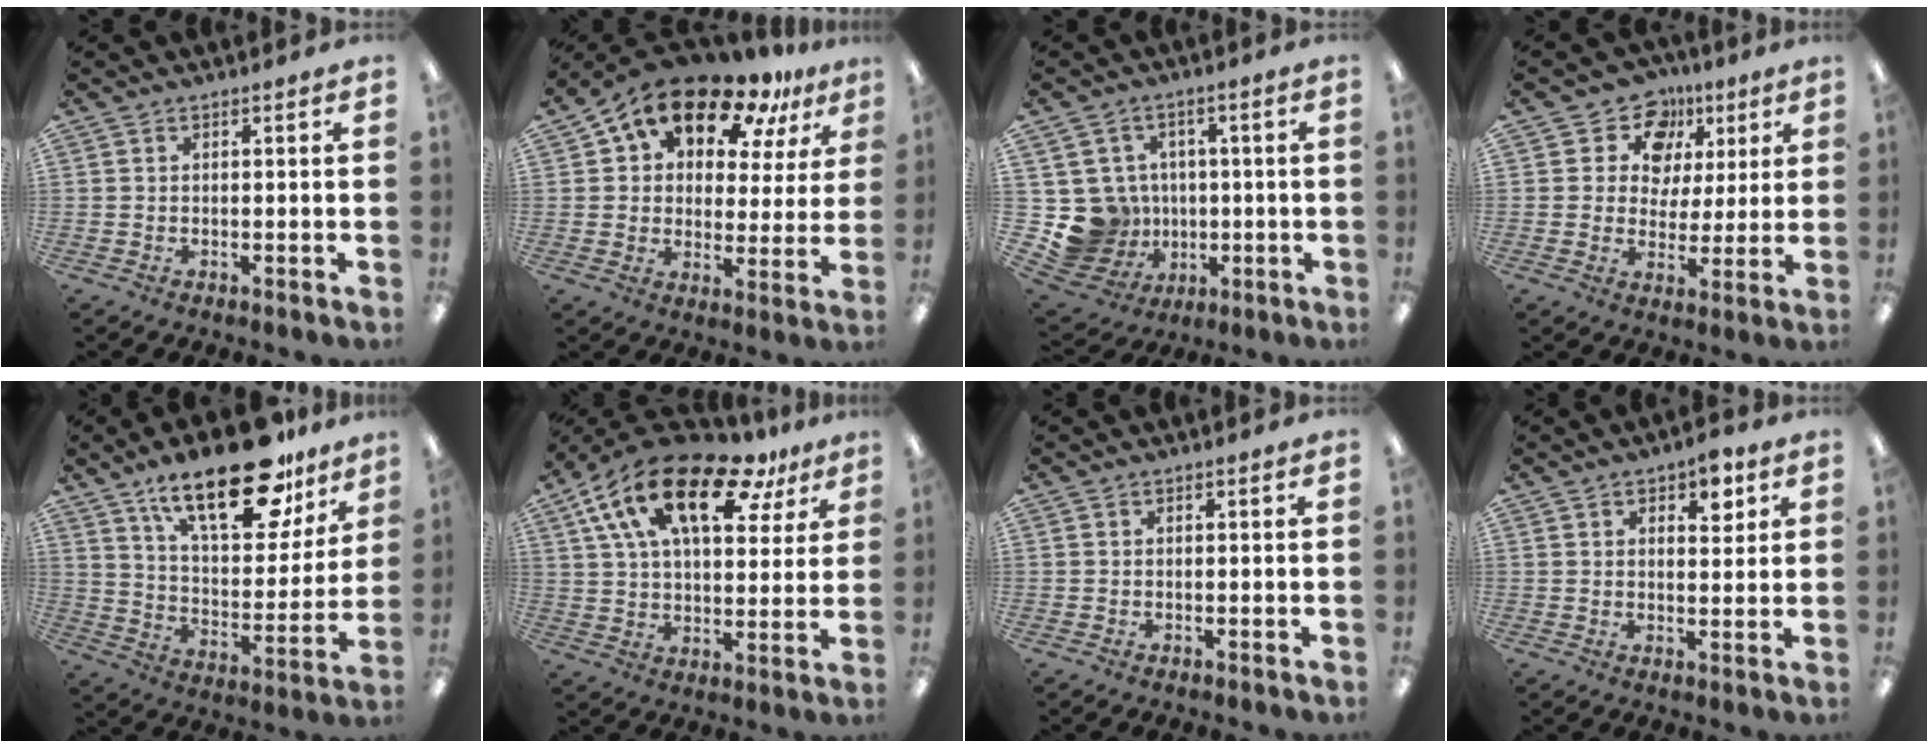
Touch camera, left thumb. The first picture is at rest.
{"total": 15.2, "force": [11.0, 7.7, 7.0], "torque": [-0.131, -0.065, 0.196]}
{"total": 11.6, "force": [-1.2, 11.3, 2.6], "torque": [-0.077, 0.007, -0.006]}
{"total": 11.1, "force": [5.5, 9.2, 3.0], "torque": [-0.057, -0.028, 0.102]}
{"total": 24.3, "force": [16.4, 9.8, 15.0], "torque": [-0.233, -0.093, 0.279]}
{"total": 21.5, "force": [12.3, 9.9, 14.6], "torque": [-0.262, -0.053, 0.208]}
{"total": 0.0}
{"total": 5.9, "force": [3.1, 3.0, 4.0], "torque": [-0.035, -0.012, 0.045]}